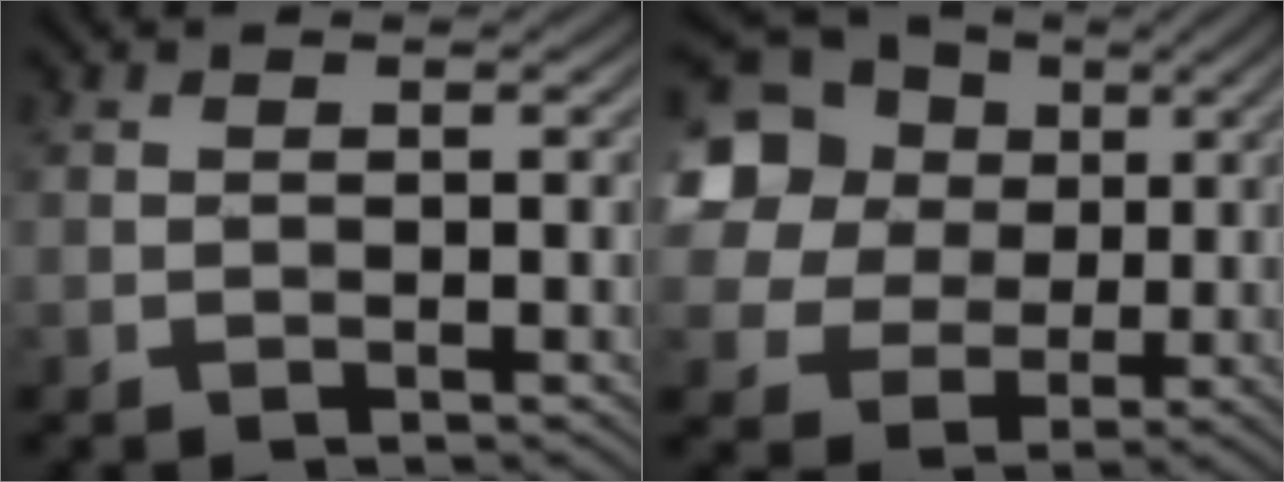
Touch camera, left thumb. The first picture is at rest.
{"total": 19.7, "force": [7.4, 16.5, 7.6], "torque": [-0.242, 0.026, 0.139]}